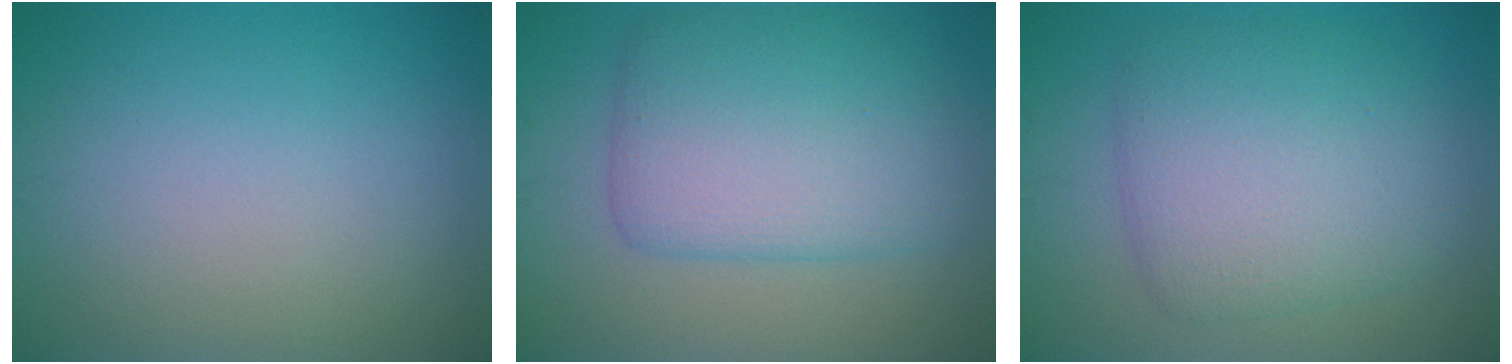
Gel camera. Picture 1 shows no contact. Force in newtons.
{"total": 7.3, "press": 7.3, "slide": 0.1}
{"total": 6.4, "press": 6.3, "slide": 0.4}